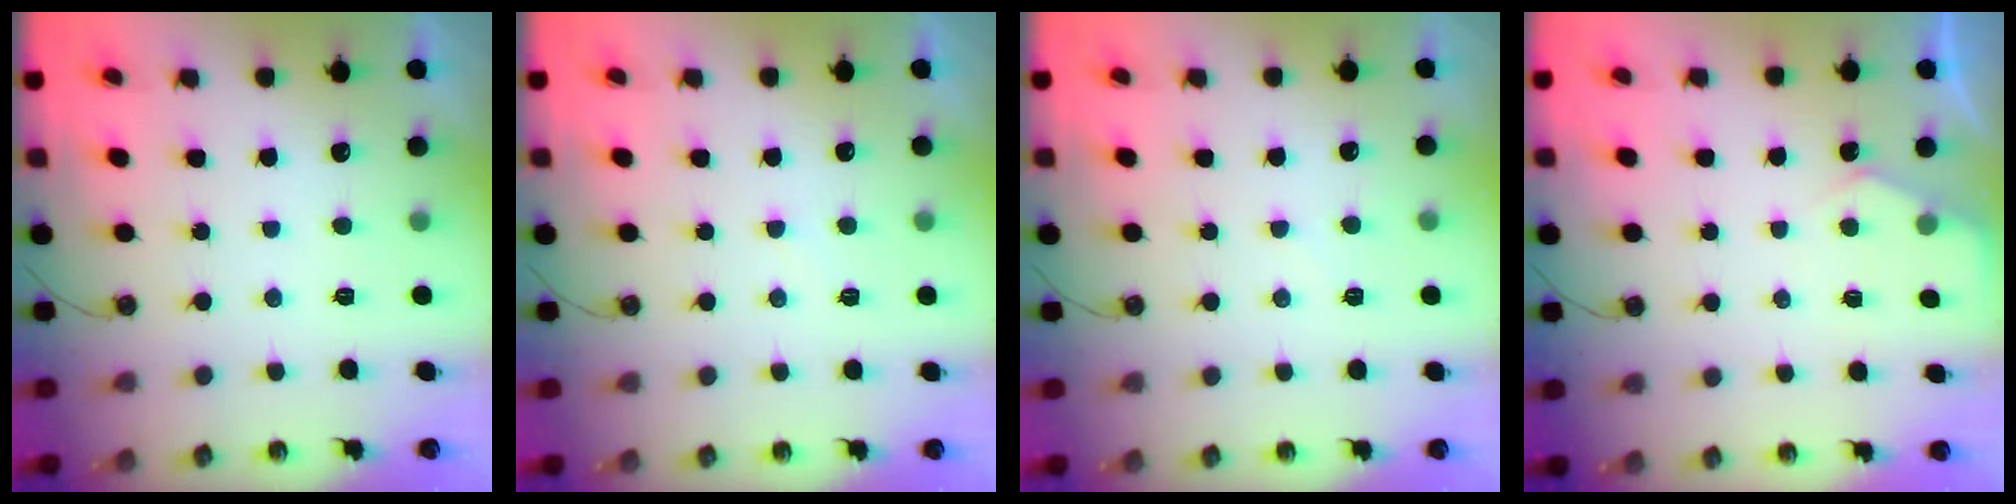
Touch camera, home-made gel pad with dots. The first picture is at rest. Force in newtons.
{"total": 3.8, "press": 3.8, "slide": 0.4}
{"total": 5.5, "press": 5.5, "slide": 0.6}
{"total": 3.6, "press": 3.6, "slide": 0.2}